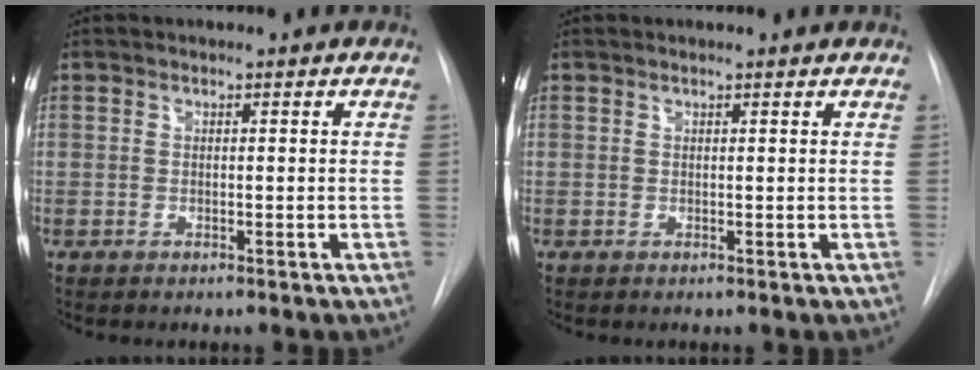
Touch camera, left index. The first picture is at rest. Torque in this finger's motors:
{"motor_torque": [0.06, -0.11, -0.11, 0.00]}